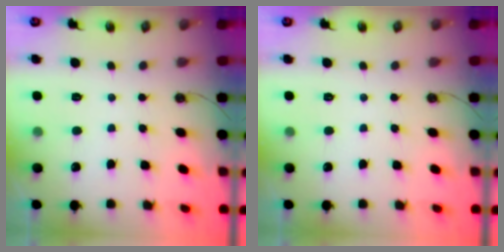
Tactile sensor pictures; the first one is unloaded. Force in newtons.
{"total": 0.0}